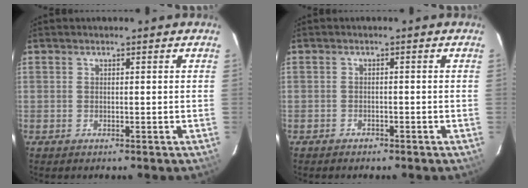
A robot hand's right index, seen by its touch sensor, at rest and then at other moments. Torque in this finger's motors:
{"motor_torque": [0.06, 0.01, -0.06, -0.04]}